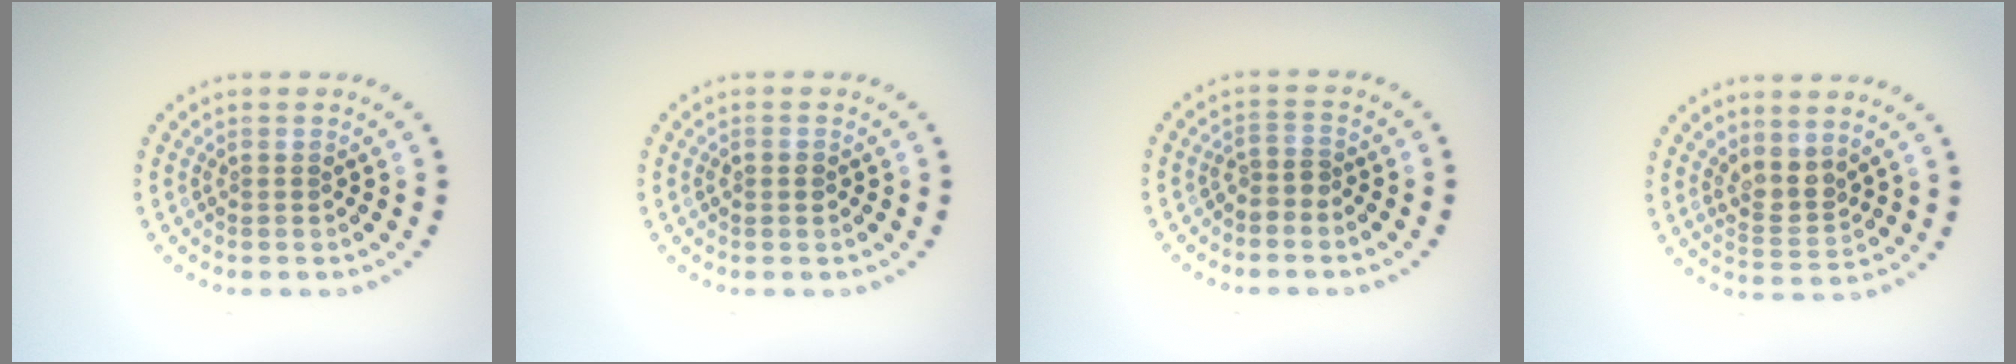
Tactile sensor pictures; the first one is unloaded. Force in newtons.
{"total": 1.3, "press": 1.3, "slide": 0.1}
{"total": 1.6, "press": 1.2, "slide": 1.0}
{"total": 2.5, "press": 2.1, "slide": 1.5}